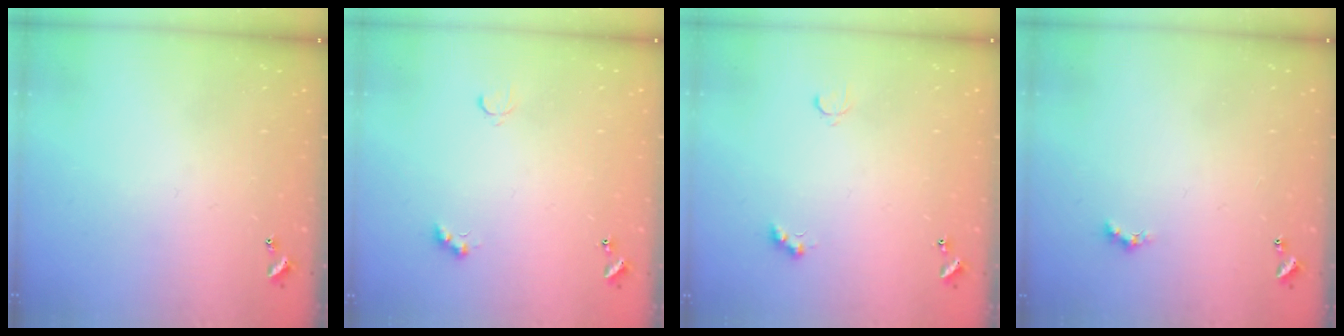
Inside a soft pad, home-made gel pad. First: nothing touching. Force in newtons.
{"total": 1.7, "press": 1.5, "slide": 0.6}
{"total": 1.7, "press": 1.5, "slide": 0.6}
{"total": 0.0}